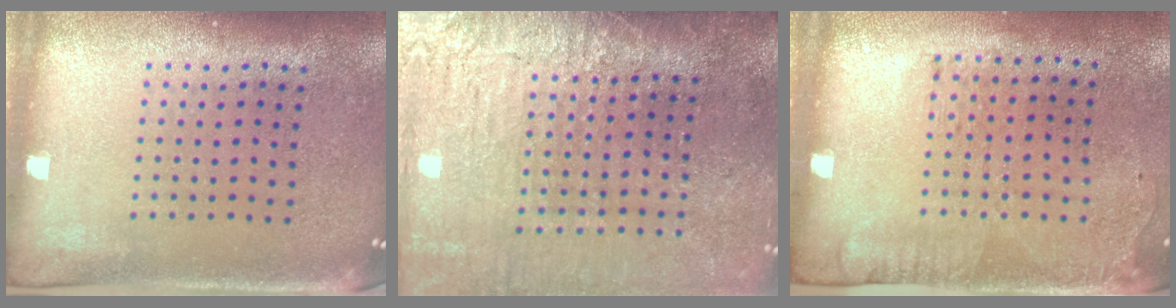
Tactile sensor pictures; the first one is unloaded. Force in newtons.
{"total": 4.0, "press": 3.5, "slide": 2.0}
{"total": 1.8, "press": 1.2, "slide": 1.3}